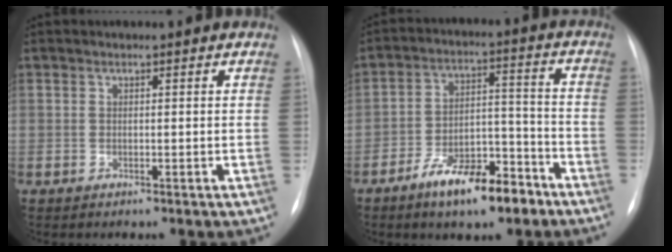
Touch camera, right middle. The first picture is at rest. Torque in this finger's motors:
{"motor_torque": [1.18, -0.96, 0.23, 0.10]}